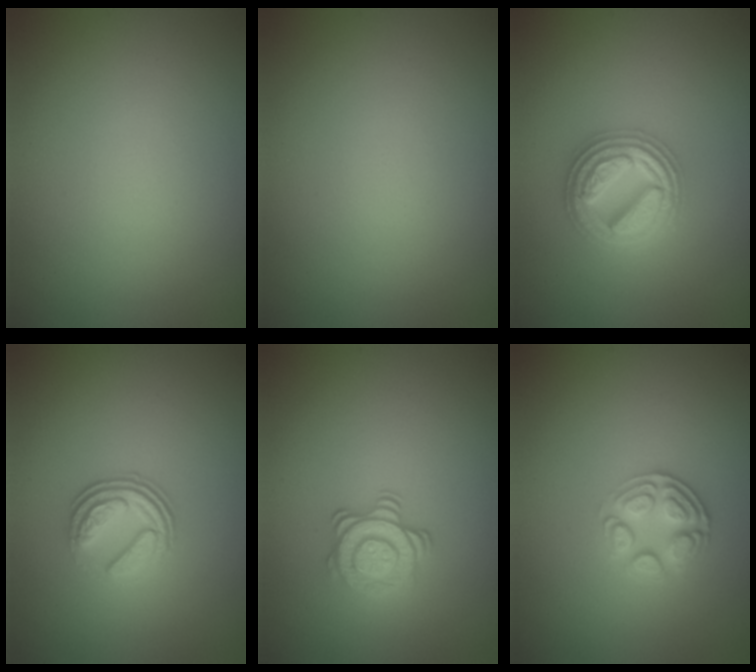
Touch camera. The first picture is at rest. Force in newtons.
{"total": 0.0}
{"total": 4.9, "press": 4.9, "slide": 0.7}
{"total": 3.5, "press": 2.5, "slide": 2.5}
{"total": 3.1, "press": 2.5, "slide": 1.7}
{"total": 2.7, "press": 2.4, "slide": 1.2}